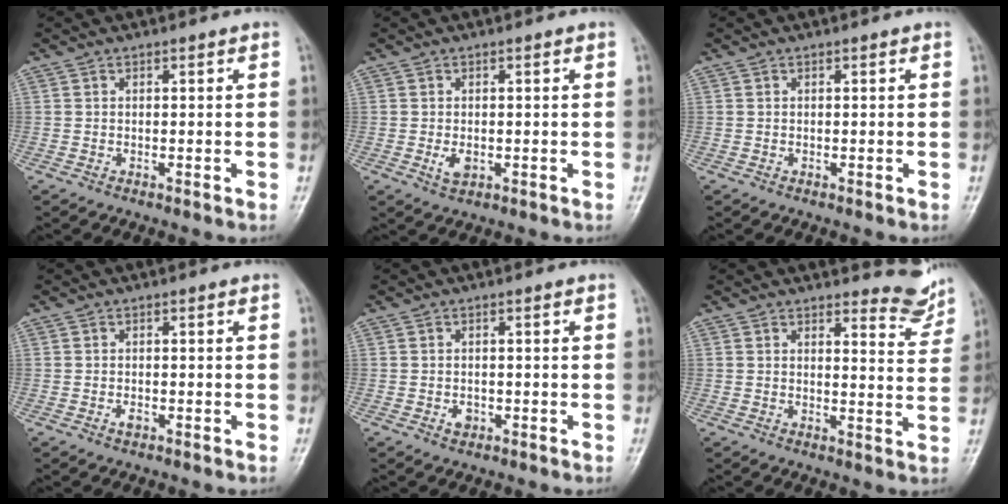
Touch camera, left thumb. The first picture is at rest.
{"total": 2.6, "force": [-0.5, 1.6, 2.0], "torque": [-0.031, -0.005, -0.003]}
{"total": 0.0}
{"total": 1.1, "force": [-0.7, 0.6, 0.6], "torque": [-0.008, 0.001, -0.009]}
{"total": 1.5, "force": [-0.8, 1.2, 0.6], "torque": [-0.002, 0.002, -0.008]}
{"total": 5.9, "force": [5.7, 1.6, 0.9], "torque": [0.011, -0.057, 0.061]}